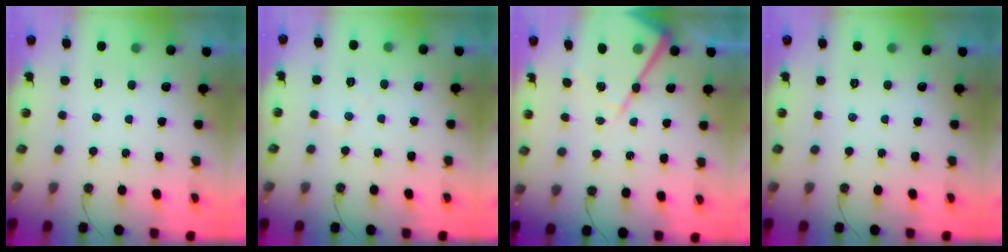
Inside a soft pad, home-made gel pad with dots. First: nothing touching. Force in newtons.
{"total": 7.1, "press": 7.0, "slide": 0.9}
{"total": 14.2, "press": 14.2, "slide": 1.2}
{"total": 0.0}